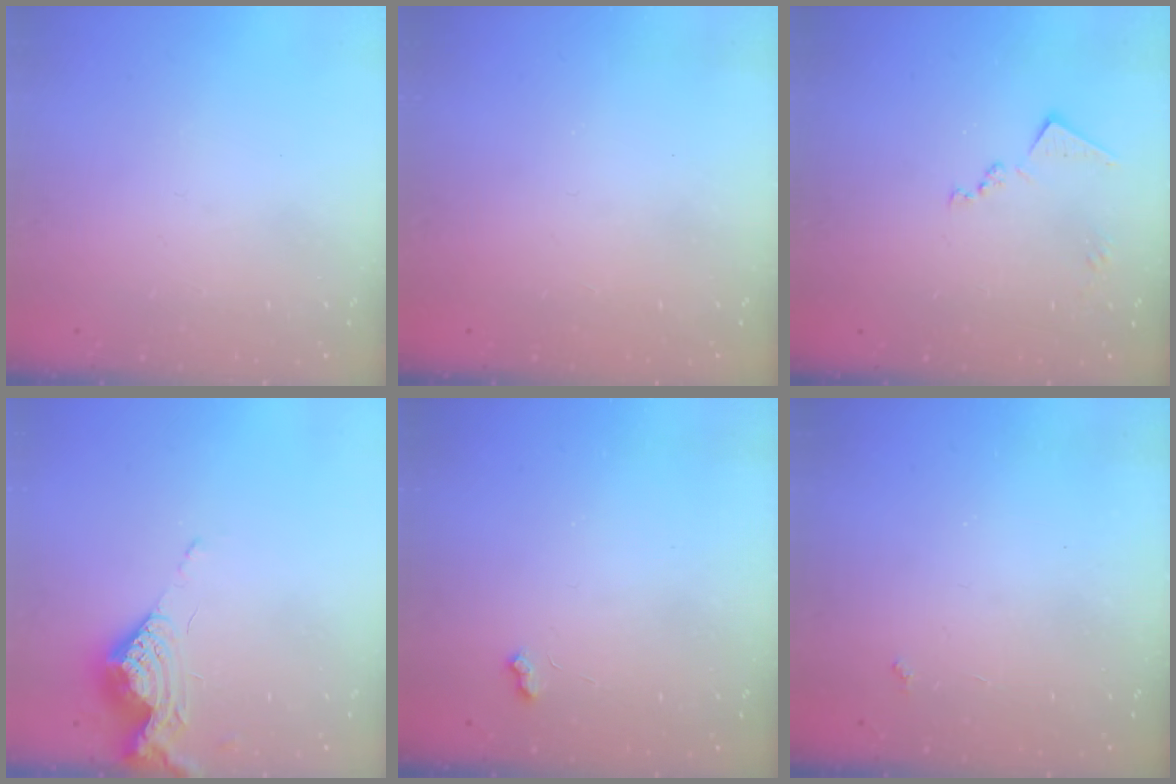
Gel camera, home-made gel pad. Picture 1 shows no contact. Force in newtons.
{"total": 1.1, "press": 1.0, "slide": 0.1}
{"total": 10.2, "press": 10.2, "slide": 0.5}
{"total": 9.4, "press": 9.4, "slide": 0.4}
{"total": 2.3, "press": 2.3, "slide": 0.4}
{"total": 2.2, "press": 2.1, "slide": 0.4}